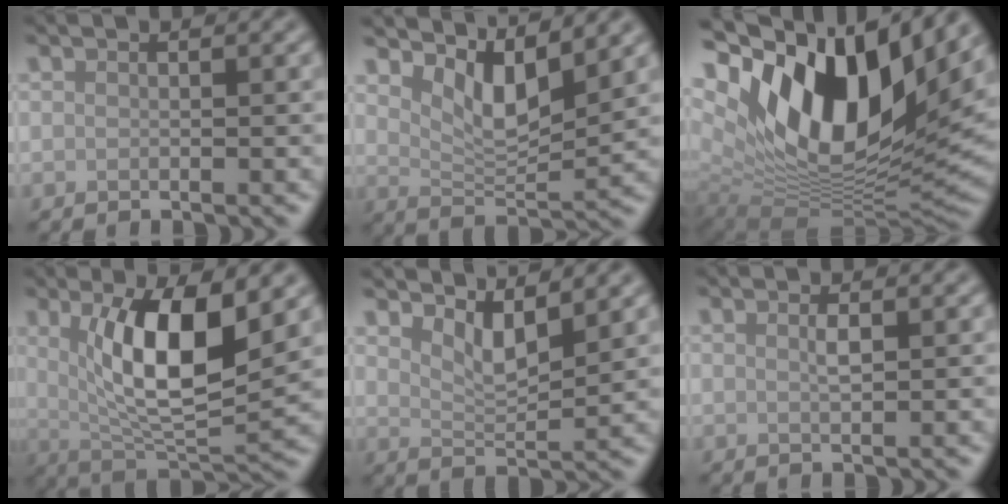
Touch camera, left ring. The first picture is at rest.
{"total": 5.0, "force": [3.1, 1.8, 3.5], "torque": [-0.070, -0.015, 0.053]}
{"total": 17.3, "force": [6.4, 8.7, 13.5], "torque": [-0.250, 0.008, 0.110]}
{"total": 8.9, "force": [2.1, 2.9, 8.2], "torque": [-0.139, -0.017, 0.044]}
{"total": 3.5, "force": [2.4, 1.0, 2.3], "torque": [-0.049, -0.010, 0.044]}
{"total": 1.0, "force": [0.3, 0.2, 0.9], "torque": [-0.017, 0.001, 0.005]}